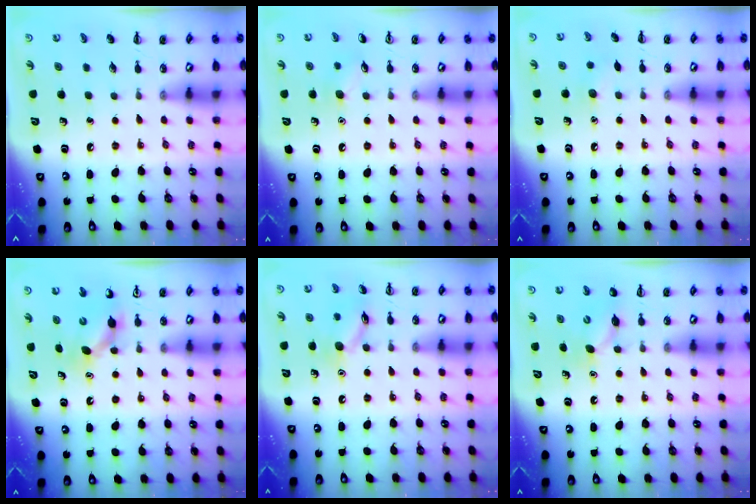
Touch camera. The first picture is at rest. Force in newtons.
{"total": 6.1, "press": 5.9, "slide": 1.7}
{"total": 4.9, "press": 4.7, "slide": 1.4}
{"total": 3.7, "press": 3.6, "slide": 0.8}
{"total": 10.4, "press": 10.4, "slide": 0.7}
{"total": 6.8, "press": 6.6, "slide": 1.6}